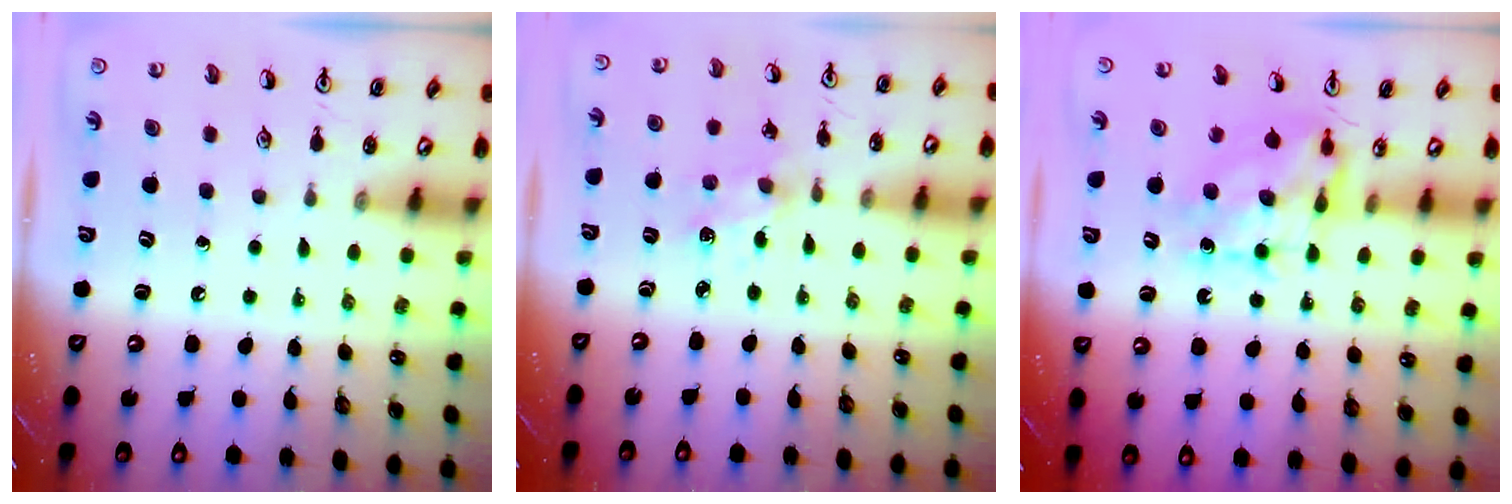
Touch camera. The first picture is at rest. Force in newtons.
{"total": 2.1, "press": 2.1, "slide": 0.3}
{"total": 8.1, "press": 8.1, "slide": 0.8}